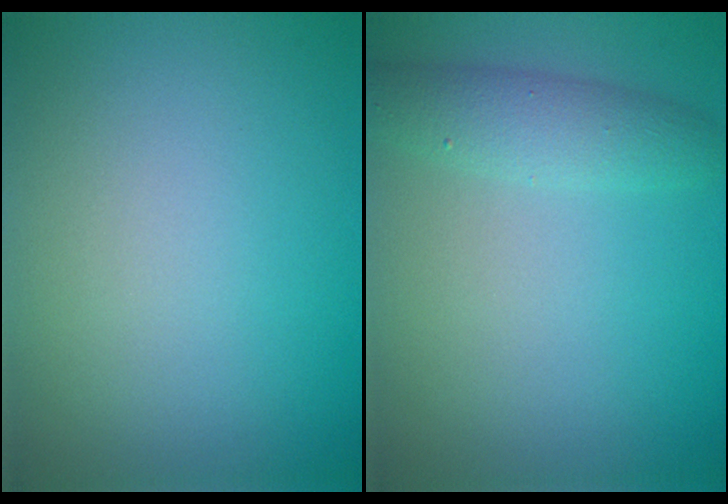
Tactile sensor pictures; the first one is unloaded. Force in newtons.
{"total": 2.7, "press": 2.7, "slide": 0.1}